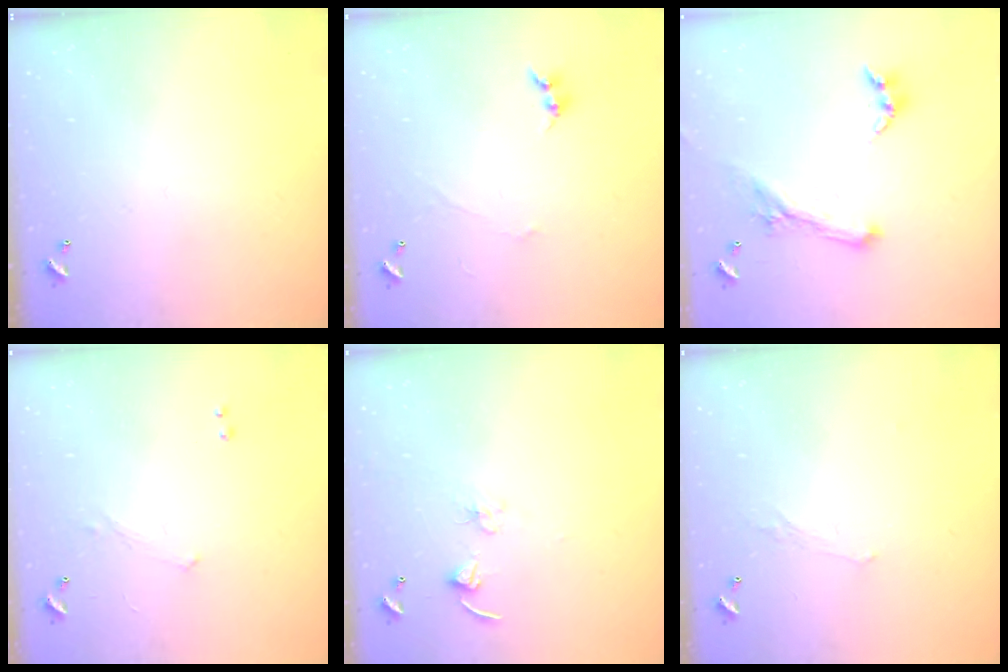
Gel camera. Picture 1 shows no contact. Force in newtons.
{"total": 1.5, "press": 1.4, "slide": 0.5}
{"total": 1.8, "press": 1.7, "slide": 0.4}
{"total": 1.2, "press": 1.1, "slide": 0.5}
{"total": 2.7, "press": 2.7, "slide": 0.2}
{"total": 0.6, "press": 0.2, "slide": 0.6}